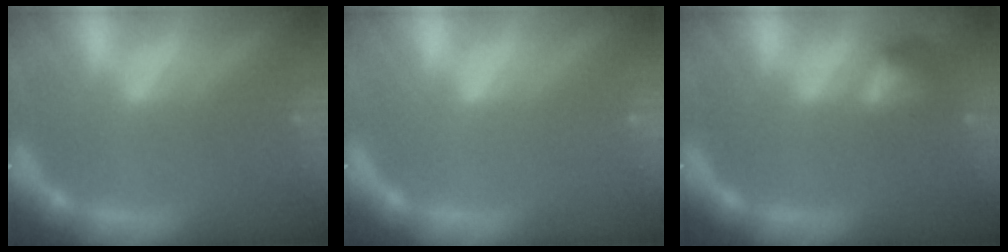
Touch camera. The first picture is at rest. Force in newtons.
{"total": 0.0}
{"total": 2.4}